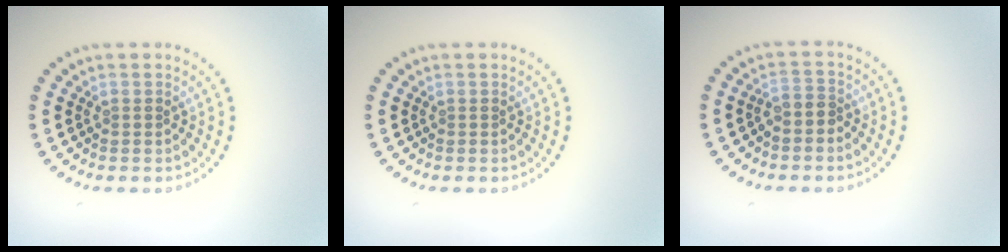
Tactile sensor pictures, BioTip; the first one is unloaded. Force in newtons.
{"total": 0.0}
{"total": 1.4, "press": 1.0, "slide": 0.9}